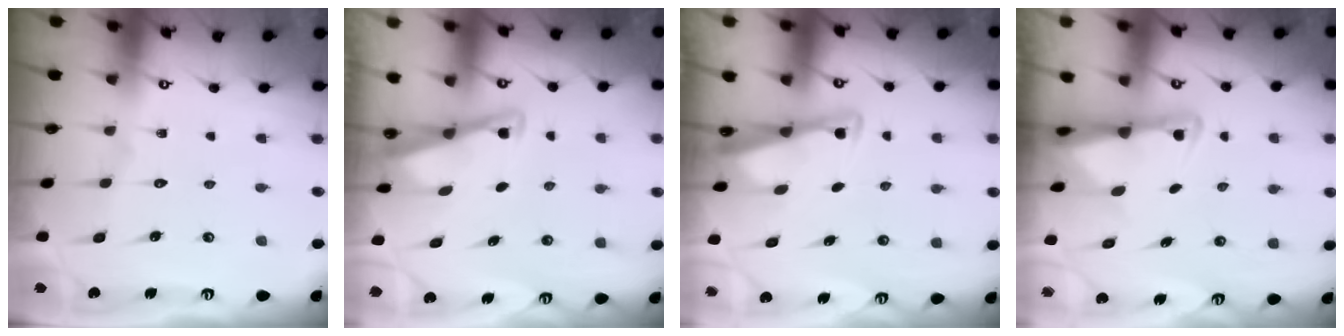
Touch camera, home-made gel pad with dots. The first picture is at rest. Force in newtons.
{"total": 2.9, "press": 2.9, "slide": 0.3}
{"total": 3.0, "press": 2.9, "slide": 0.3}
{"total": 2.5, "press": 2.4, "slide": 0.5}